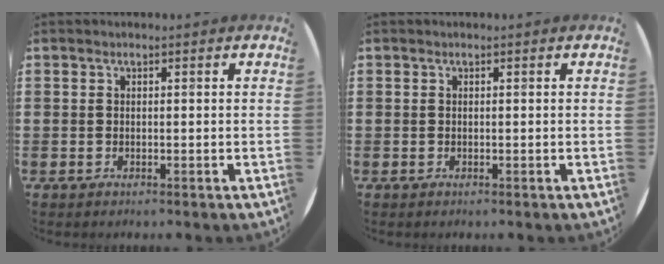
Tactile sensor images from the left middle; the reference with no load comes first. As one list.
[{"total": 0.0}]